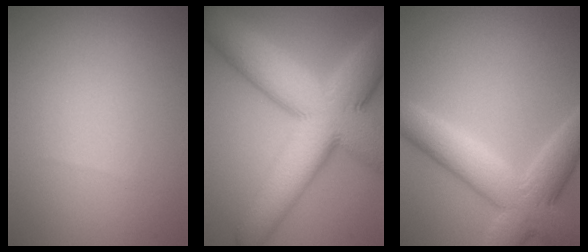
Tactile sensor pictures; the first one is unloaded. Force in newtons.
{"total": 13.5, "press": 13.5, "slide": 0.0}
{"total": 7.4, "press": 7.4, "slide": 0.3}